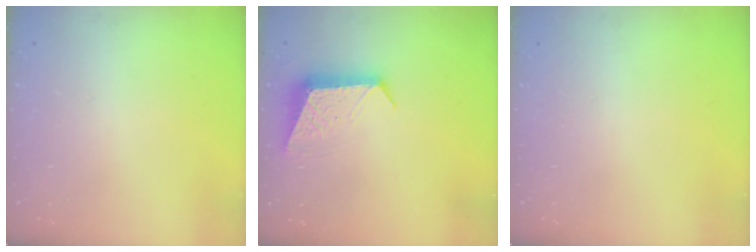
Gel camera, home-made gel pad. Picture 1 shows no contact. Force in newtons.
{"total": 9.8, "press": 9.8, "slide": 0.1}
{"total": 0.0}